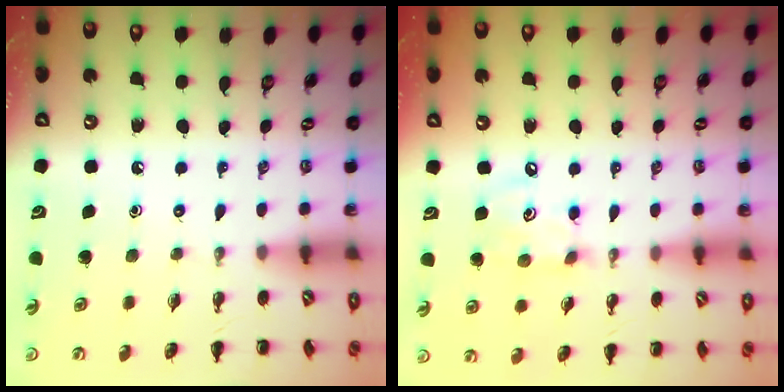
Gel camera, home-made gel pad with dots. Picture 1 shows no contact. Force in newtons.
{"total": 6.1, "press": 6.0, "slide": 1.1}